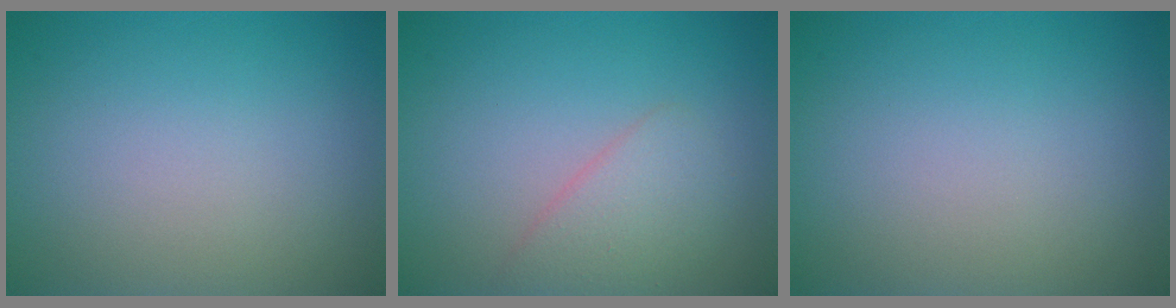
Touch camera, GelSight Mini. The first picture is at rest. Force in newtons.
{"total": 2.3, "press": 2.3, "slide": 0.0}
{"total": 0.0}